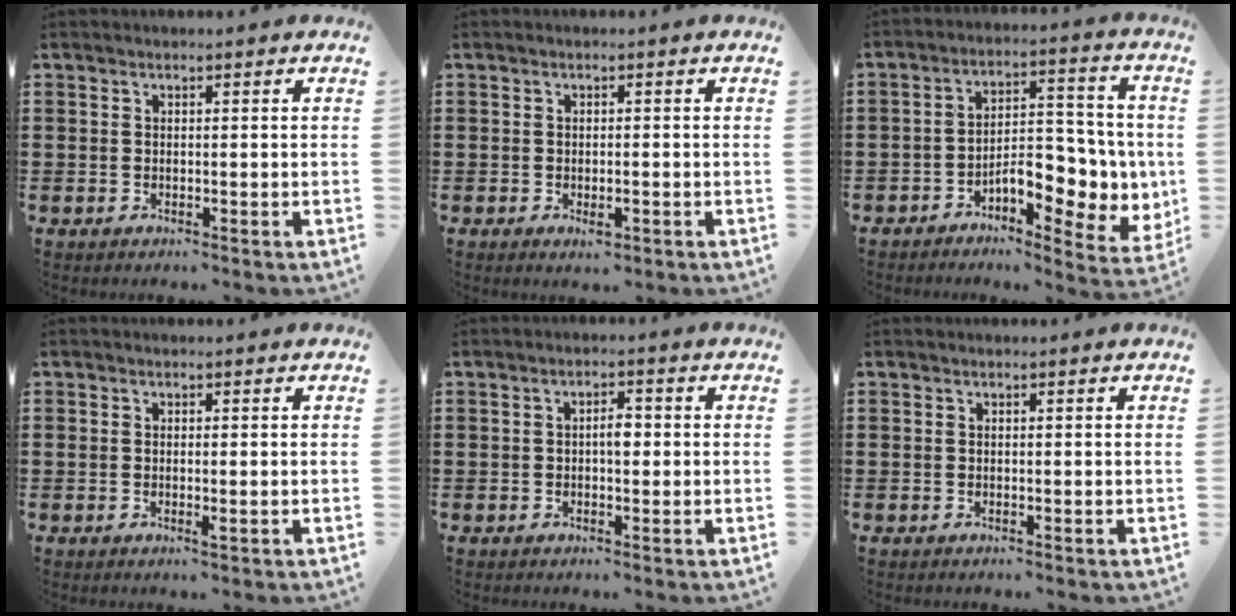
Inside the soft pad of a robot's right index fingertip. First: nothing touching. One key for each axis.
{"total": 1.5, "fx": -0.7, "fy": 0.7, "fz": 1.1, "tx": -0.022, "ty": -0.001, "tz": -0.014}
{"total": 8.6, "fx": -2.6, "fy": 4.5, "fz": 6.9, "tx": -0.087, "ty": -0.002, "tz": -0.049}
{"total": 1.1, "fx": -0.3, "fy": 0.2, "fz": 1.0, "tx": -0.026, "ty": -0.006, "tz": -0.006}
{"total": 2.6, "fx": -0.1, "fy": 1.1, "fz": 2.4, "tx": -0.037, "ty": 0.000, "tz": -0.004}
{"total": 0.0}